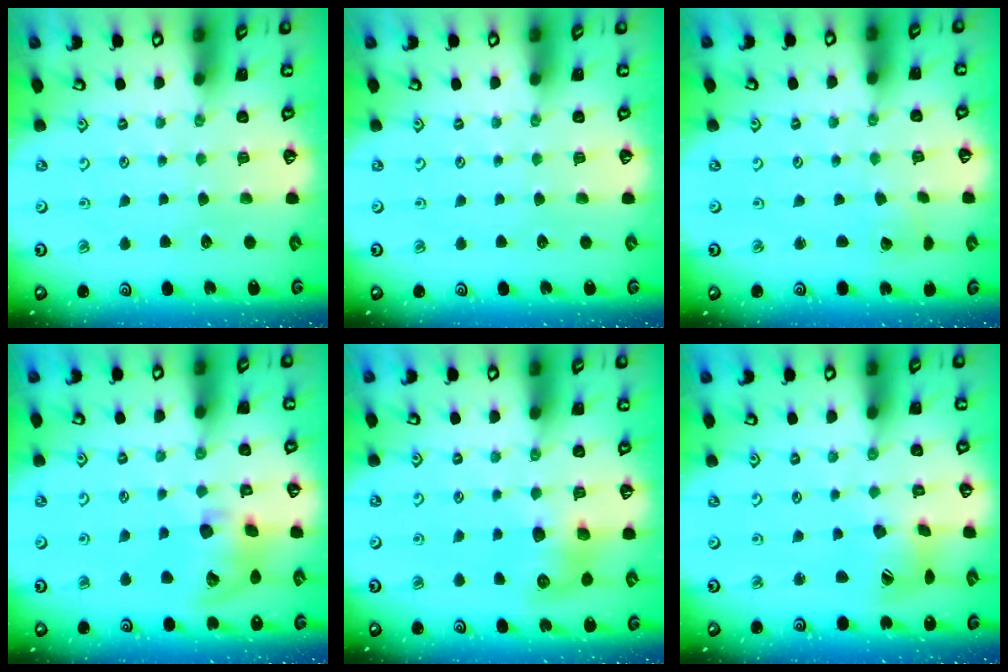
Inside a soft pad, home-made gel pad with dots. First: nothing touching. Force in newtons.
{"total": 0.0}
{"total": 2.0, "press": 2.0, "slide": 0.1}
{"total": 12.1, "press": 11.9, "slide": 1.8}
{"total": 8.4, "press": 8.3, "slide": 1.2}
{"total": 11.4, "press": 11.3, "slide": 1.0}